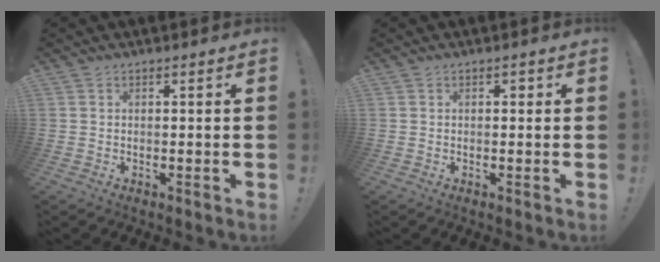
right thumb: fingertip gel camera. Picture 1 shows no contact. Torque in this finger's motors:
{"motor_torque": [0.12, 0.03, 0.20, 0.23, -0.01]}